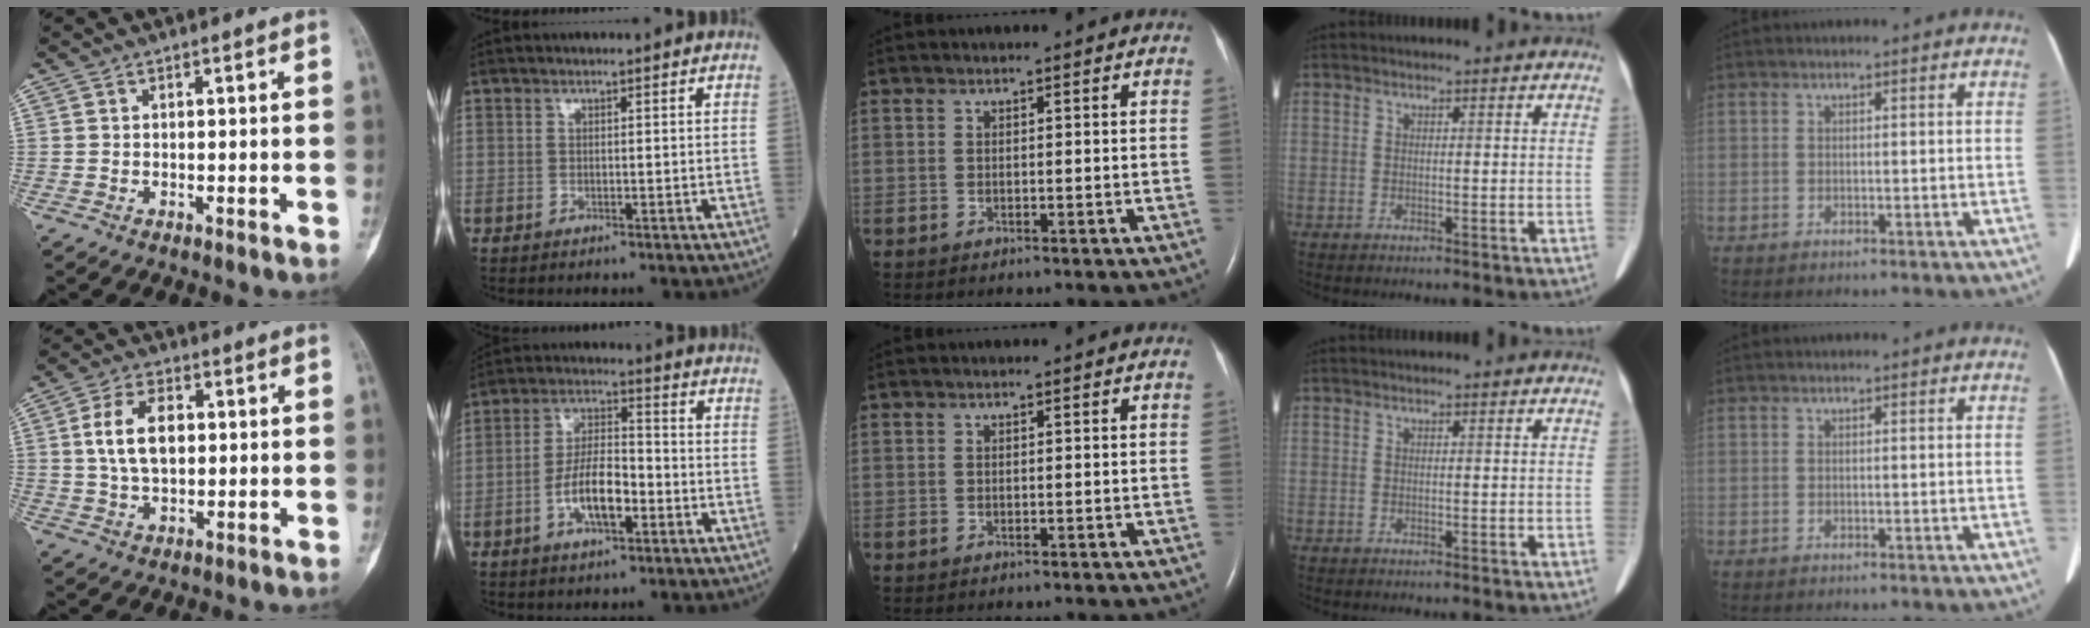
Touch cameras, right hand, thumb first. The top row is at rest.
{"thumb": {"total": 9.4, "force": [1.4, 5.6, 7.4], "torque": [-0.127, 0.005, 0.028]}, "index": {"total": 8.4, "force": [-3.0, 3.0, 7.3], "torque": [-0.147, 0.011, -0.055]}}